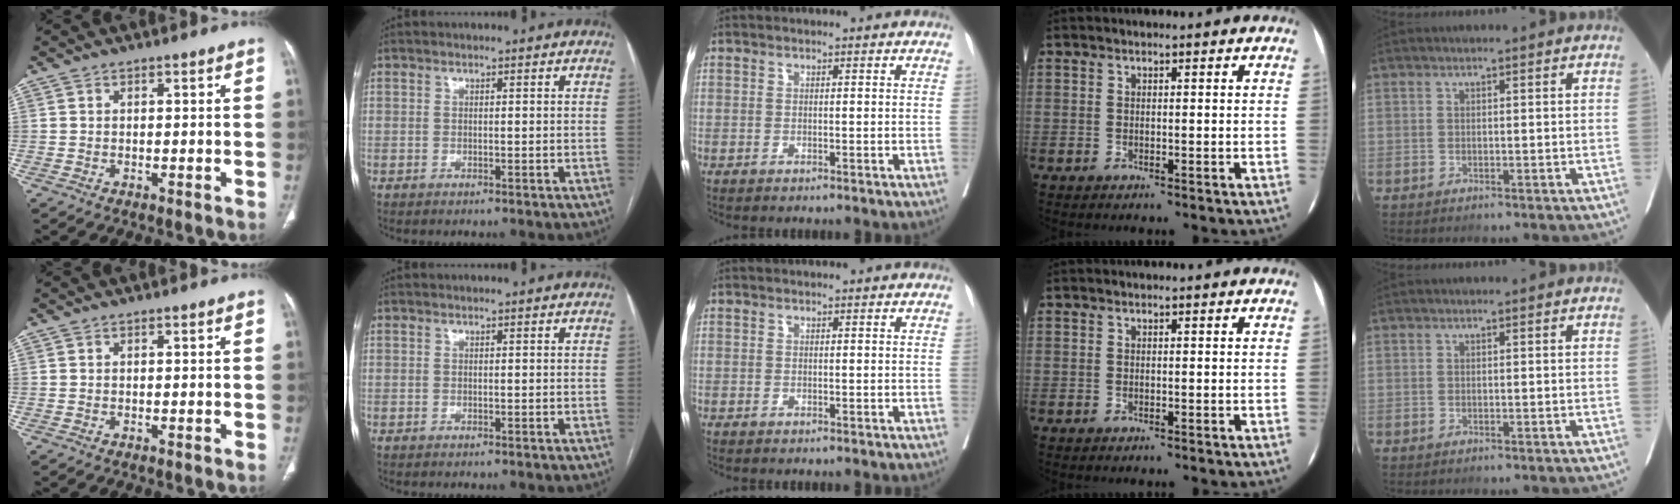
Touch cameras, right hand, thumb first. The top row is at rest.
{}